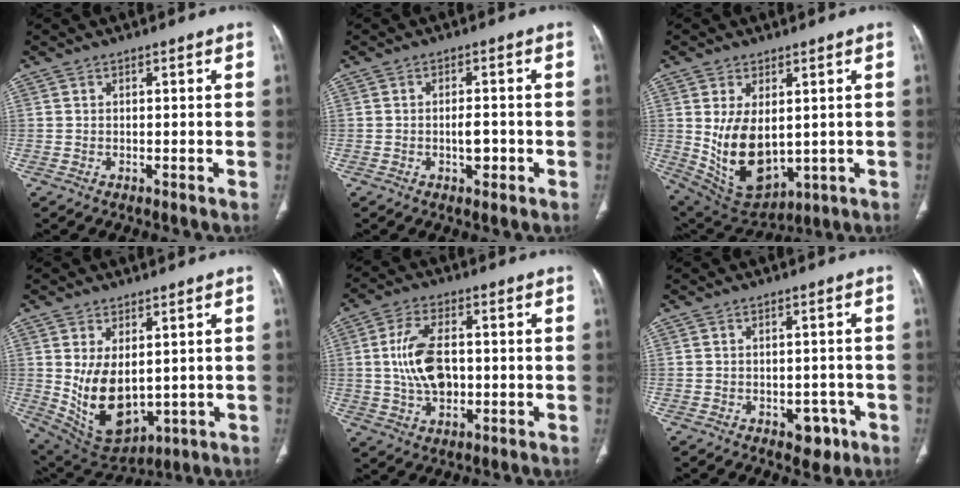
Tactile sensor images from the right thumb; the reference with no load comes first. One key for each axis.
{"total": 3.3, "fx": -1.0, "fy": 1.5, "fz": 2.7, "tx": -0.032, "ty": 0.004, "tz": -0.014}
{"total": 13.6, "fx": 0.5, "fy": 8.1, "fz": 10.9, "tx": -0.178, "ty": -0.015, "tz": 0.043}
{"total": 12.7, "fx": 0.5, "fy": 7.6, "fz": 10.2, "tx": -0.163, "ty": -0.015, "tz": 0.043}
{"total": 10.4, "fx": 0.3, "fy": 6.1, "fz": 8.5, "tx": -0.158, "ty": 0.006, "tz": 0.010}
{"total": 4.3, "fx": -2.1, "fy": 2.8, "fz": 2.5, "tx": -0.006, "ty": 0.012, "tz": -0.023}